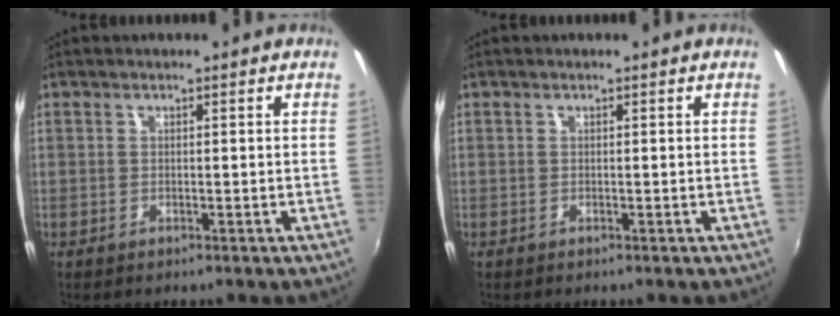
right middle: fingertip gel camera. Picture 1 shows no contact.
{"total": 0.0}